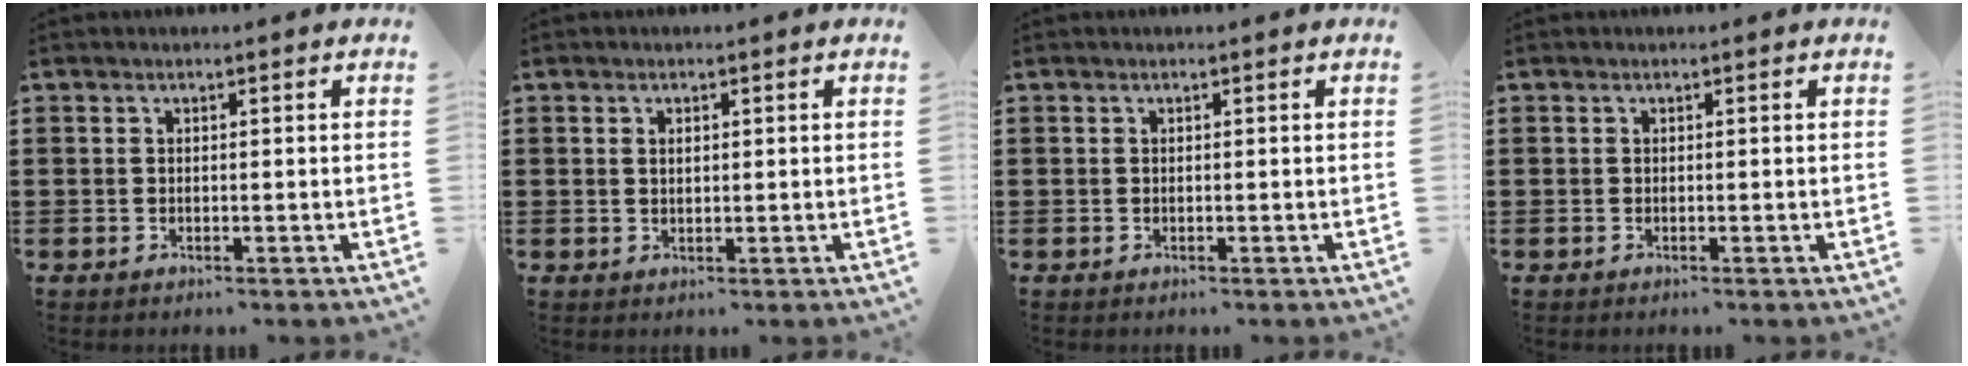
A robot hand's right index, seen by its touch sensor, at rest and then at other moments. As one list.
[{"total": 0.9, "force": [0.3, 0.5, 0.7], "torque": [-0.016, 0.003, 0.006]}, {"total": 0.0}, {"total": 0.0}]